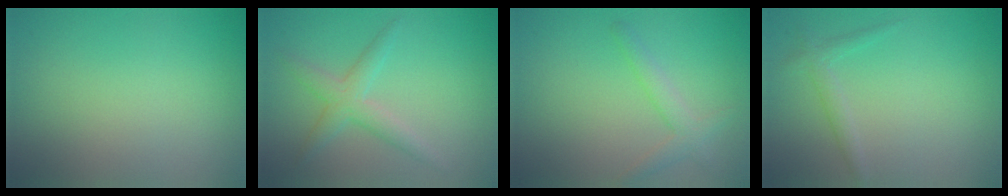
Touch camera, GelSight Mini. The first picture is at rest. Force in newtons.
{"total": 1.7, "press": 1.7, "slide": 0.2}
{"total": 2.0, "press": 2.0, "slide": 0.1}
{"total": 1.4, "press": 1.4, "slide": 0.0}